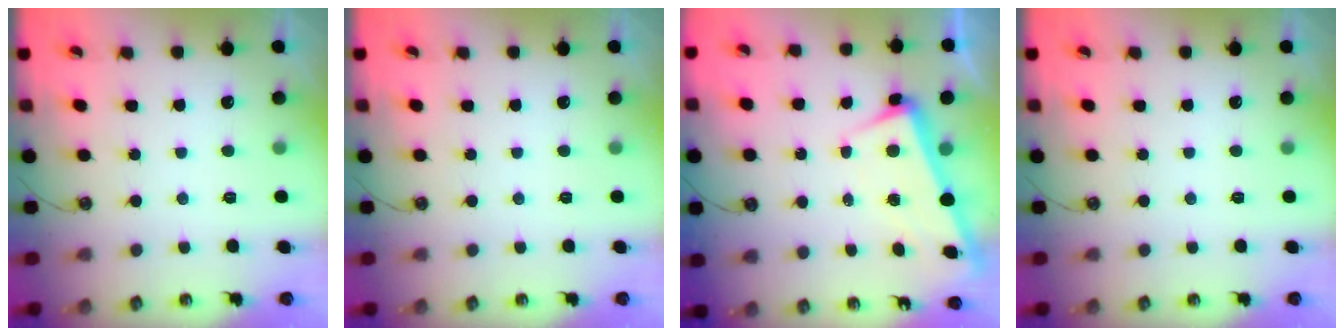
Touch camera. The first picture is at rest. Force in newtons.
{"total": 0.0}
{"total": 3.0, "press": 2.8, "slide": 0.8}
{"total": 0.0}